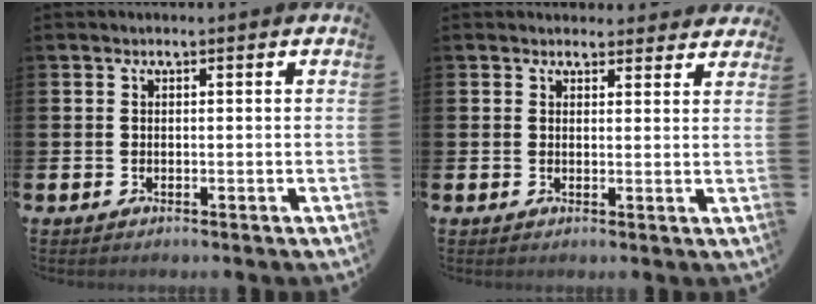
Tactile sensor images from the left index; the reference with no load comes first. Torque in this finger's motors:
{"motor_torque": [0.95, -1.20, 0.40, 0.00]}